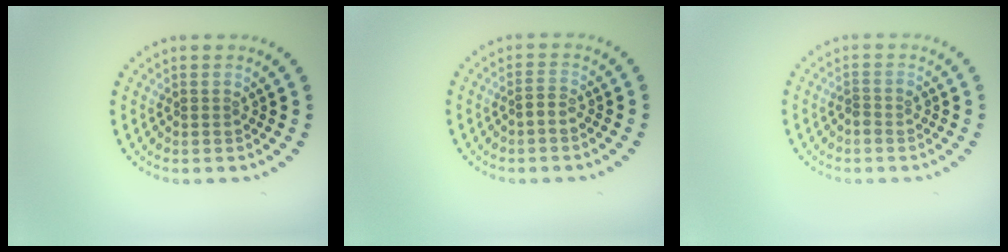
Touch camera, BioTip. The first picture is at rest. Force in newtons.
{"total": 1.0, "press": 0.8, "slide": 0.6}
{"total": 0.9, "press": 0.8, "slide": 0.4}